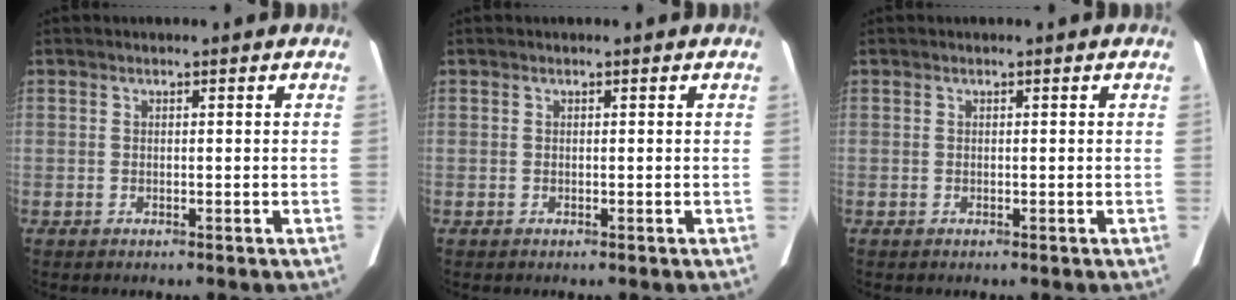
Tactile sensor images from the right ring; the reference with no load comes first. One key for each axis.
{"total": 0.0}
{"total": 0.0}